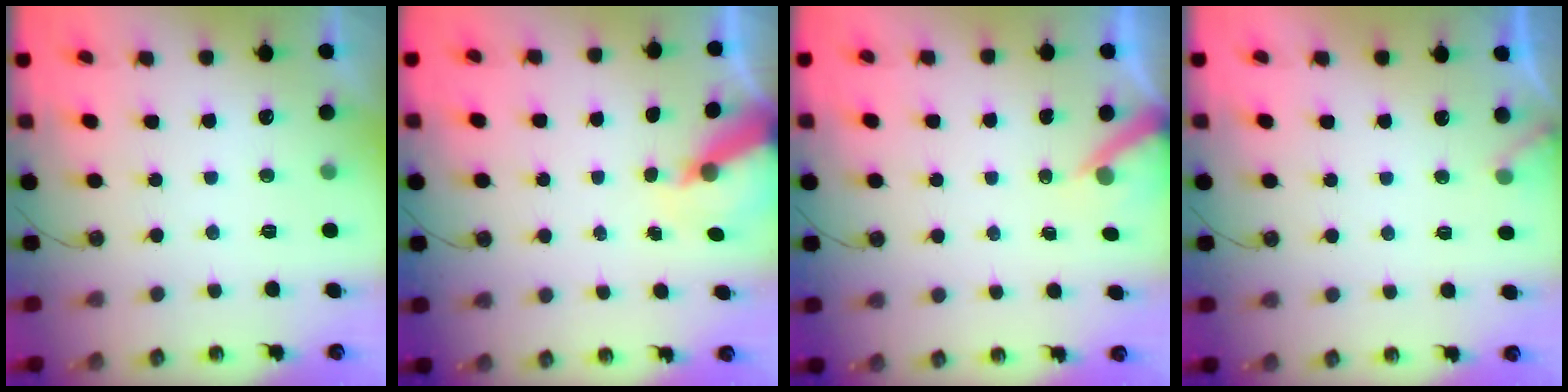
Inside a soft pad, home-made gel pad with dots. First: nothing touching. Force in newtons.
{"total": 7.4, "press": 7.4, "slide": 0.8}
{"total": 4.6, "press": 4.6, "slide": 0.4}
{"total": 3.4, "press": 3.4, "slide": 0.1}